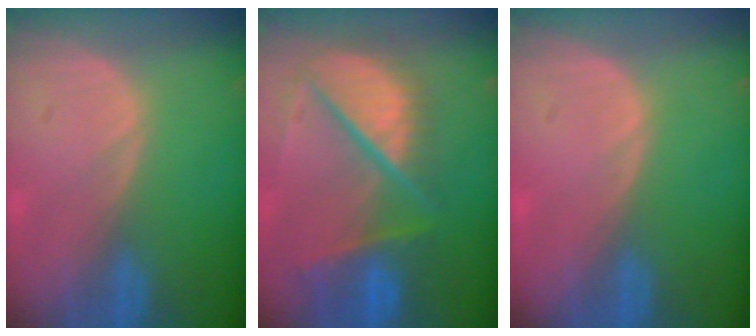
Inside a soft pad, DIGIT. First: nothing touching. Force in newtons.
{"total": 11.4, "press": 9.4, "slide": 6.4}
{"total": 0.0}